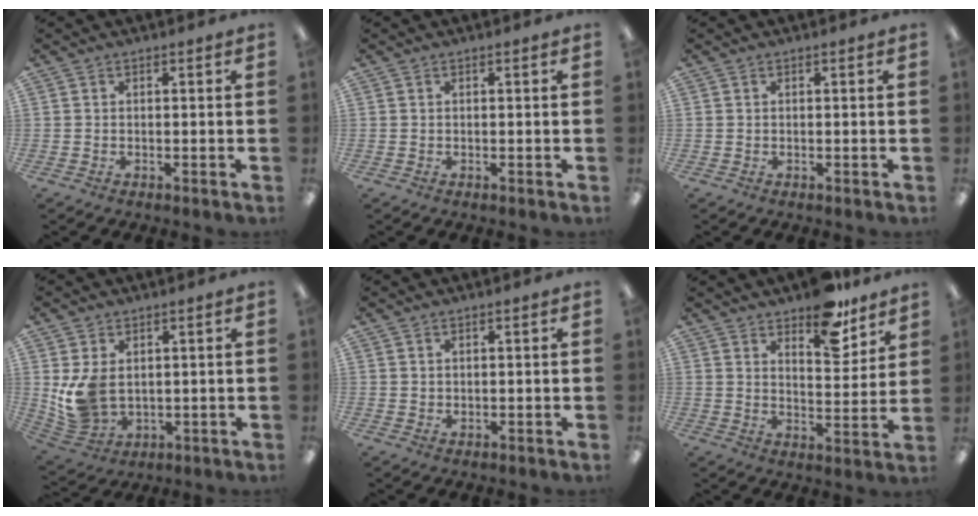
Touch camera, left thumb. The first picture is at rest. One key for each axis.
{"total": 0.0}
{"total": 0.0}
{"total": 9.8, "fx": 1.2, "fy": 7.3, "fz": 6.4, "tx": -0.139, "ty": -0.003, "tz": 0.027}
{"total": 1.0, "fx": 0.8, "fy": 0.6, "fz": 0.1, "tx": -0.003, "ty": 0.001, "tz": 0.016}
{"total": 12.2, "fx": 9.4, "fy": 5.3, "fz": 5.7, "tx": -0.054, "ty": -0.065, "tz": 0.162}